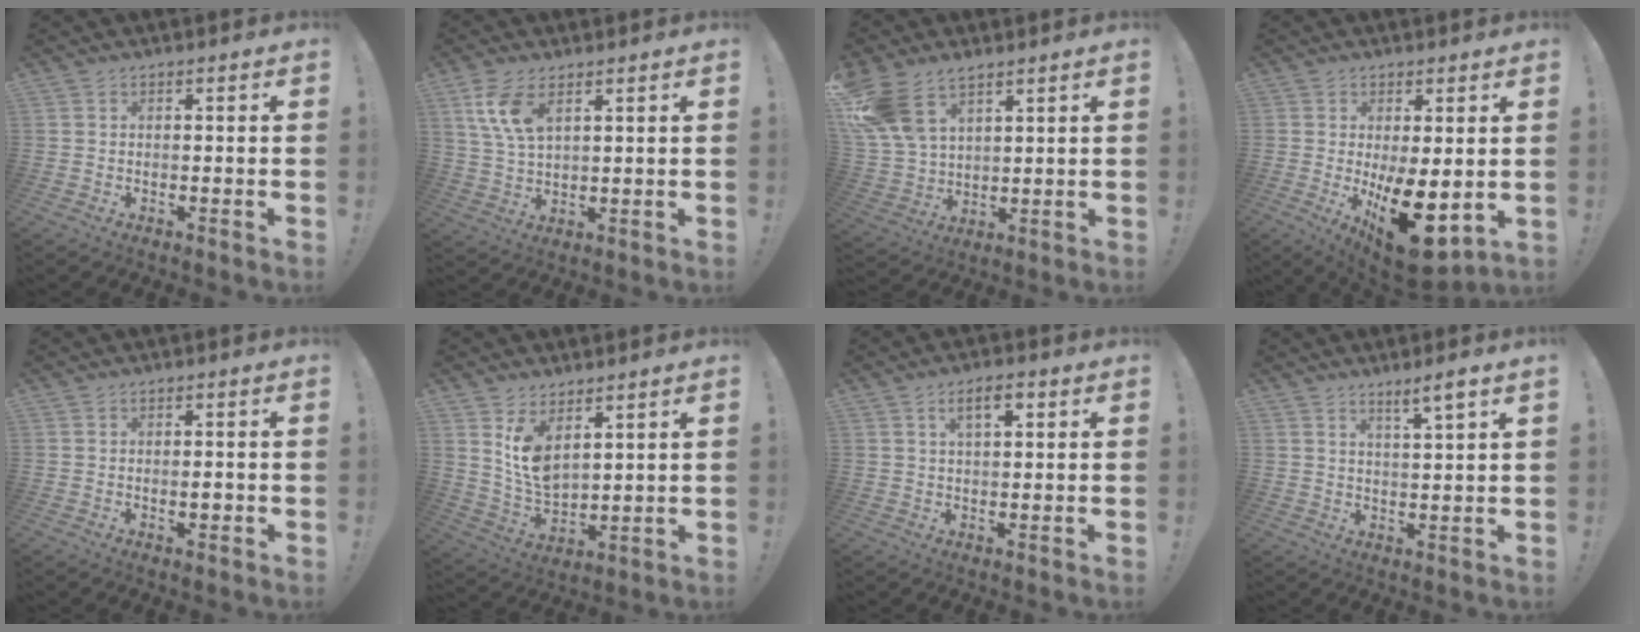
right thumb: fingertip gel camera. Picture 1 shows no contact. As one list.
[{"total": 8.7, "force": [4.3, 4.1, 6.3], "torque": [-0.124, -0.018, 0.078]}, {"total": 12.8, "force": [8.2, 7.2, 6.7], "torque": [-0.141, -0.040, 0.161]}, {"total": 15.9, "force": [-3.3, 6.5, 14.1], "torque": [-0.187, -0.003, -0.031]}, {"total": 1.6, "force": [-0.6, 0.4, 1.4], "torque": [-0.014, -0.003, -0.012]}, {"total": 9.6, "force": [5.7, 5.3, 5.6], "torque": [-0.104, -0.036, 0.112]}, {"total": 5.3, "force": [2.4, 2.0, 4.3], "torque": [-0.065, -0.002, 0.036]}, {"total": 4.8, "force": [3.5, -0.4, 3.3], "torque": [-0.045, -0.022, 0.054]}]